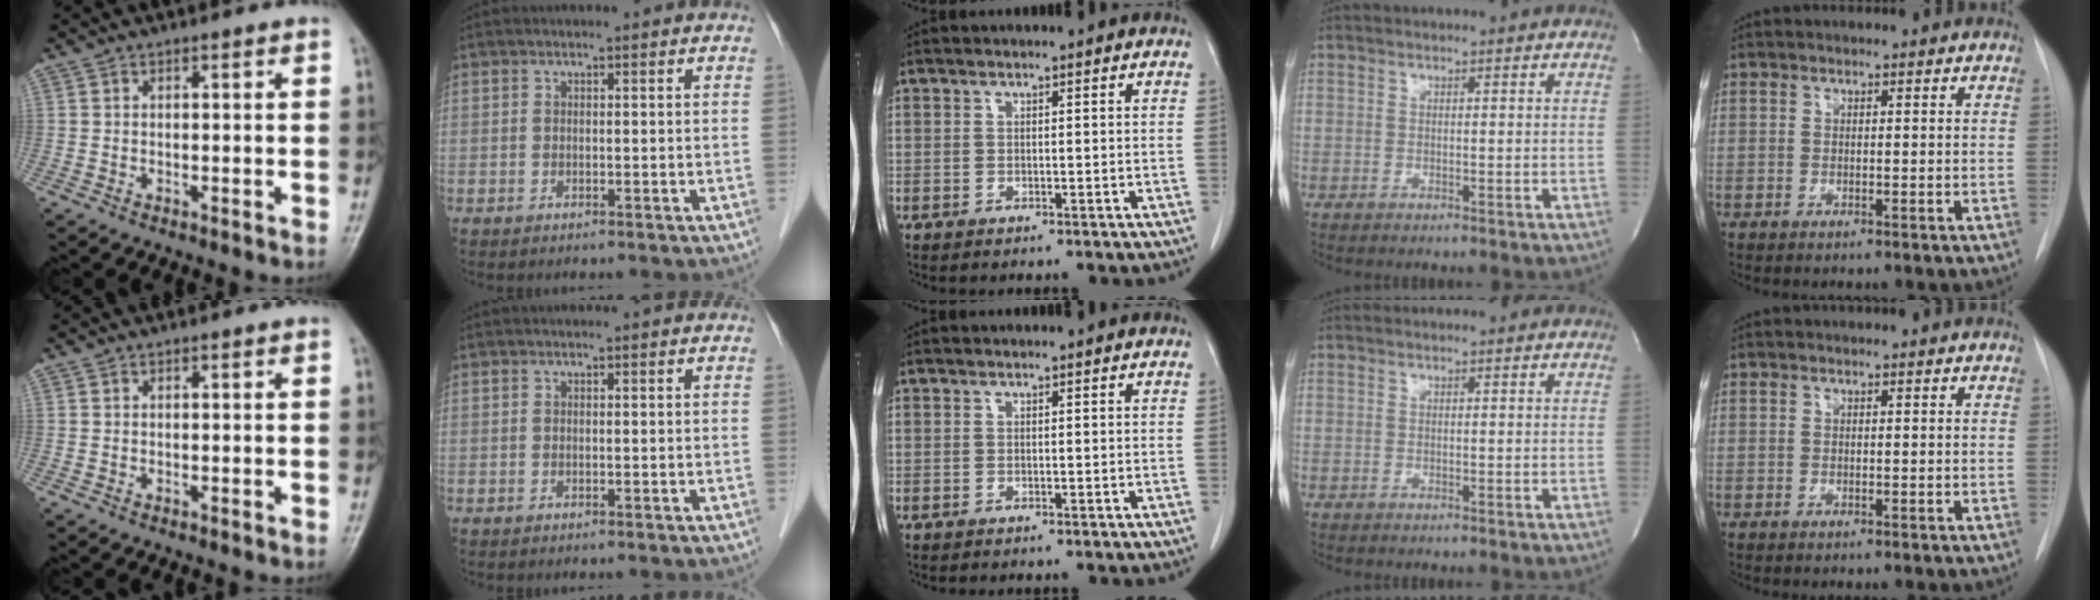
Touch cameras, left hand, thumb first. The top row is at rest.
{}